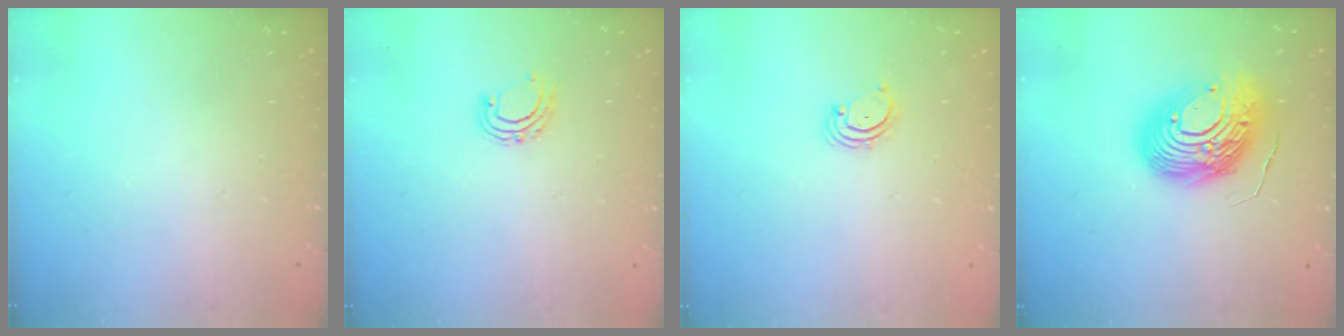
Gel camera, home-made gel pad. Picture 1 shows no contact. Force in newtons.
{"total": 5.5, "press": 5.4, "slide": 1.1}
{"total": 1.7, "press": 1.6, "slide": 0.2}
{"total": 16.1, "press": 16.1, "slide": 1.4}